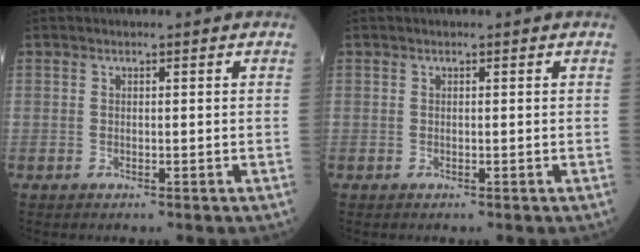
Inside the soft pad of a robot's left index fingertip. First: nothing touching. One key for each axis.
{"total": 0.0}